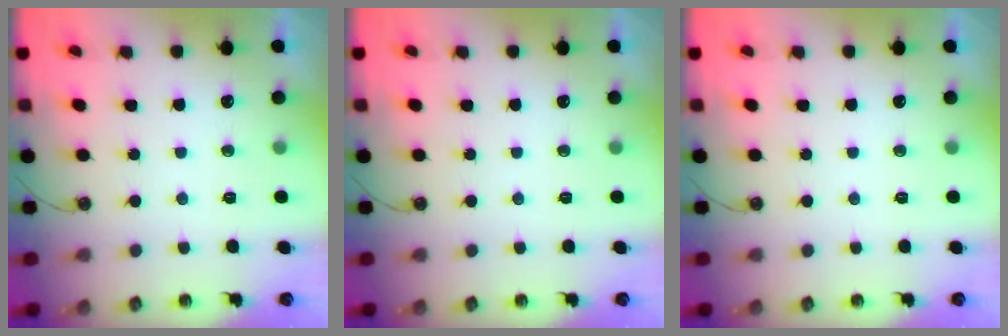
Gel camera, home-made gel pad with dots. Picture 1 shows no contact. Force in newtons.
{"total": 0.0}
{"total": 0.0}